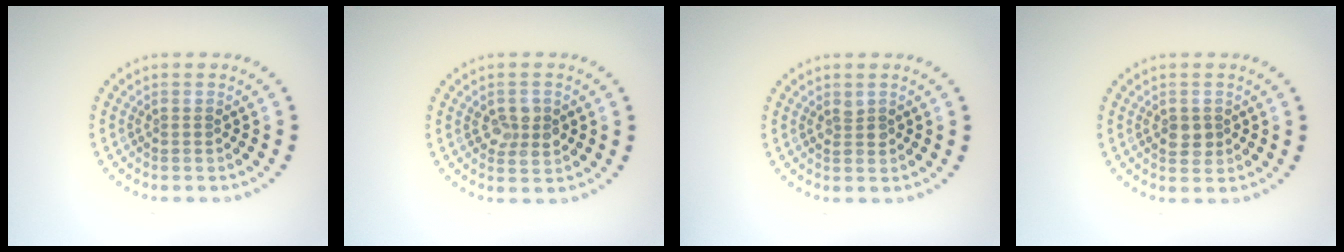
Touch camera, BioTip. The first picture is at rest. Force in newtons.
{"total": 2.6, "press": 2.6, "slide": 0.1}
{"total": 0.8, "press": 0.8, "slide": 0.2}
{"total": 1.7, "press": 1.7, "slide": 0.3}